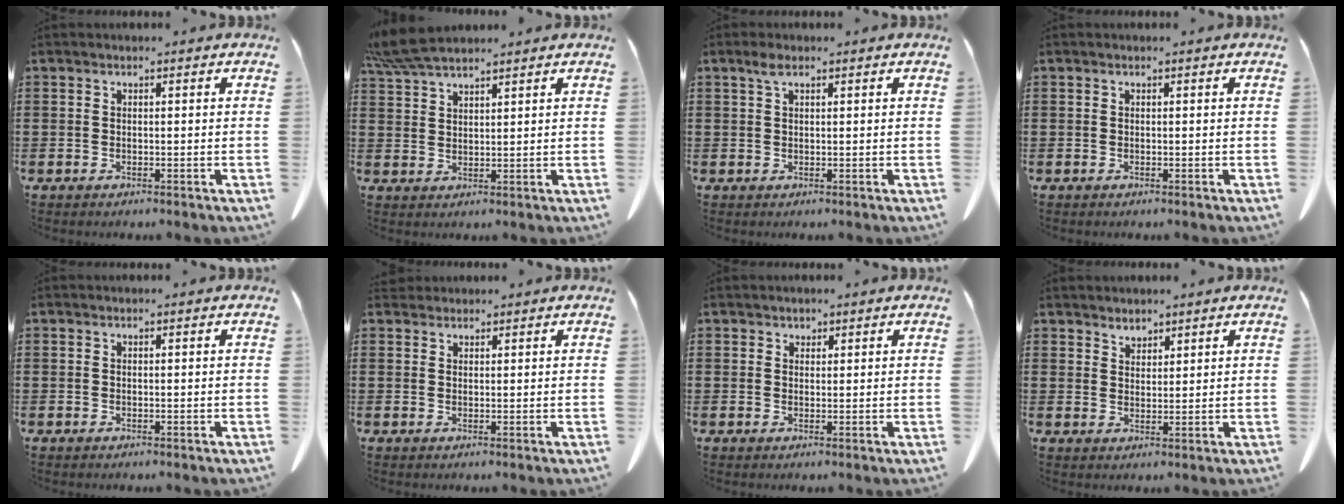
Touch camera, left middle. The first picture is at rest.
{"total": 6.1, "force": [5.2, 1.0, 2.9], "torque": [-0.071, -0.009, 0.101]}
{"total": 1.7, "force": [0.8, 0.7, 1.3], "torque": [-0.031, 0.002, 0.015]}
{"total": 0.0}
{"total": 0.0}
{"total": 1.5, "force": [1.4, 0.5, 0.2], "torque": [-0.008, 0.001, 0.030]}
{"total": 1.1, "force": [1.0, 0.5, 0.0], "torque": [-0.004, -0.002, 0.021]}
{"total": 2.2, "force": [2.1, 0.6, 0.0], "torque": [-0.005, -0.004, 0.043]}